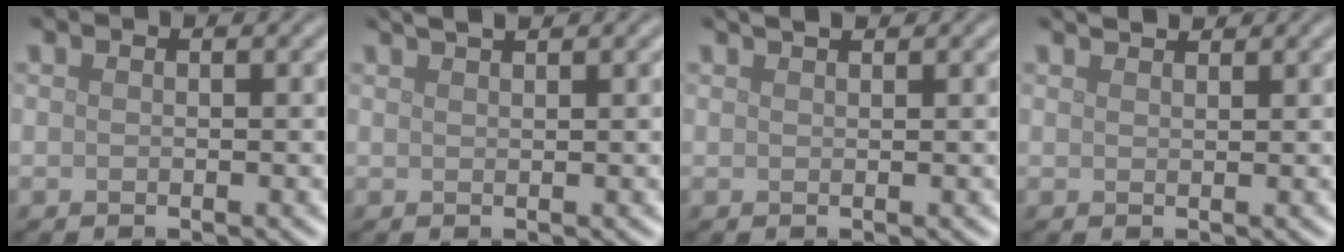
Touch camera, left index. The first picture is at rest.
{"total": 1.5, "force": [1.2, 0.3, 0.8], "torque": [-0.005, 0.002, 0.015]}
{"total": 1.1, "force": [0.9, 0.2, 0.5], "torque": [-0.006, 0.002, 0.015]}
{"total": 1.4, "force": [1.3, 0.2, 0.3], "torque": [-0.007, 0.001, 0.020]}